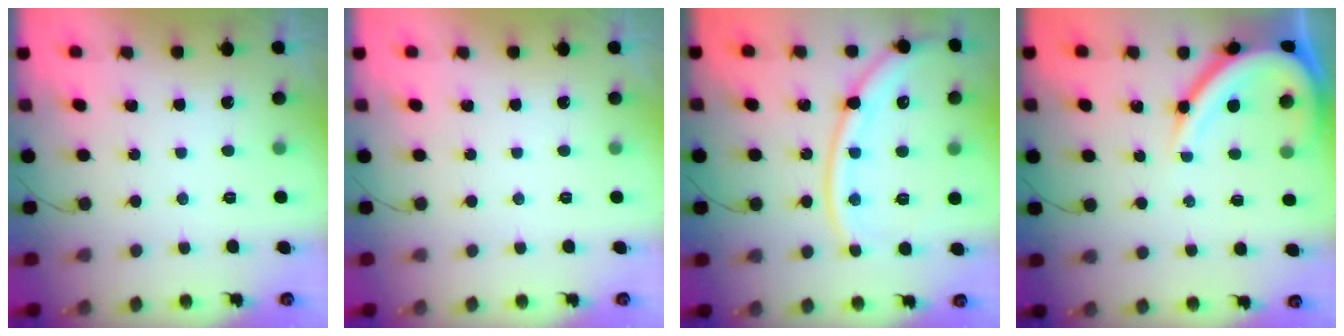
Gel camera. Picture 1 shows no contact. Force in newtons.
{"total": 0.0}
{"total": 16.5, "press": 16.4, "slide": 2.3}
{"total": 12.3, "press": 12.3, "slide": 1.3}